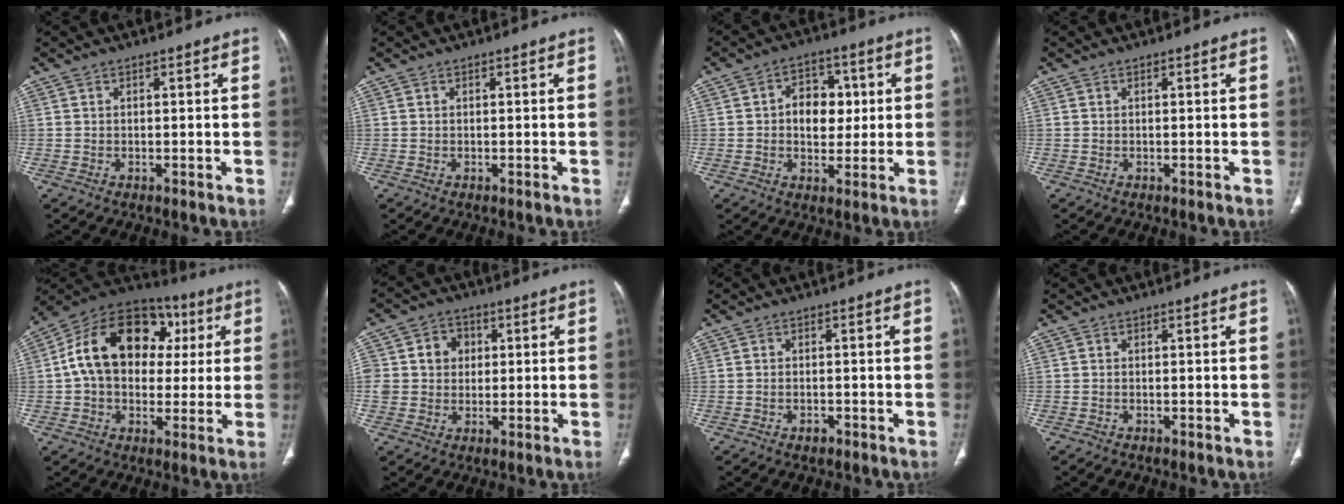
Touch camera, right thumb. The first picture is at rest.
{"total": 0.0}
{"total": 8.9, "force": [1.1, 6.6, 5.9], "torque": [-0.039, 0.007, 0.014]}
{"total": 0.0}
{"total": 21.0, "force": [3.8, 15.0, 14.2], "torque": [-0.206, 0.031, 0.052]}
{"total": 9.5, "force": [1.8, 8.4, 4.0], "torque": [-0.047, 0.010, 0.032]}
{"total": 1.5, "force": [-0.8, 0.9, 0.8], "torque": [-0.013, 0.006, -0.011]}
{"total": 0.0}